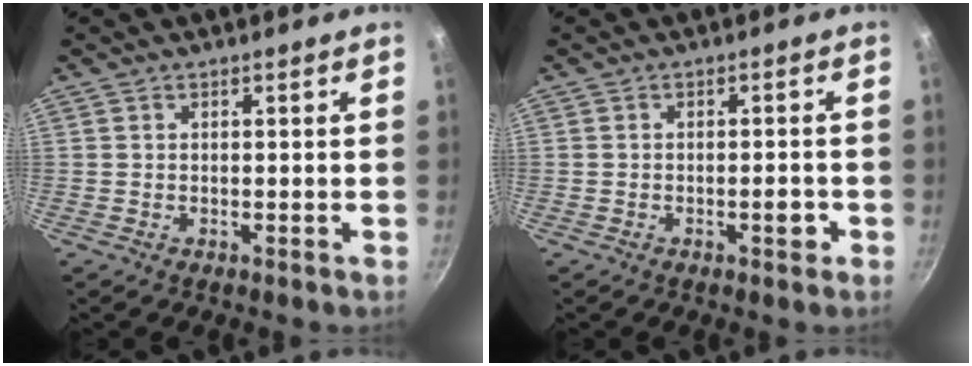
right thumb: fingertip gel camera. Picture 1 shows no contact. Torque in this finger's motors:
{"motor_torque": [2.76, 2.25, 0.33, -0.19, -0.06]}